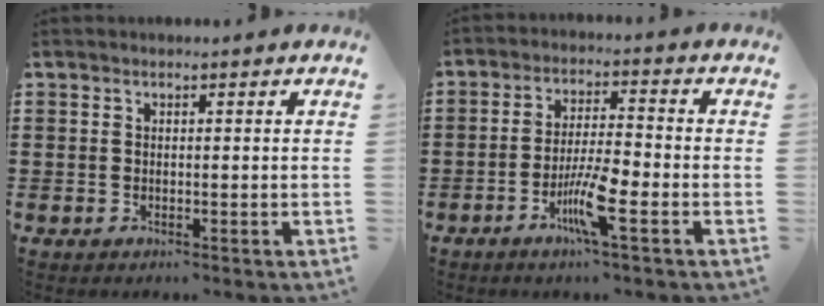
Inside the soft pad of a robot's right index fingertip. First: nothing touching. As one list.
[{"total": 7.3, "force": [-3.3, 0.9, 6.4], "torque": [-0.130, -0.010, -0.063]}]